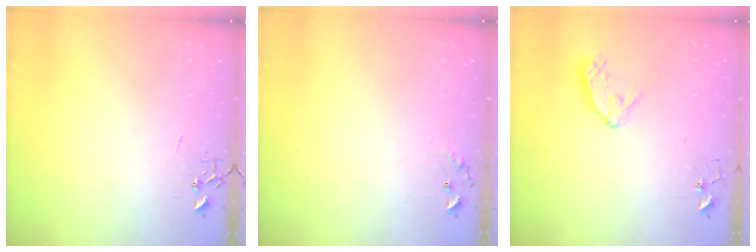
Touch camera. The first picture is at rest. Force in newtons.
{"total": 6.6, "press": 6.6, "slide": 0.5}
{"total": 11.0, "press": 10.9, "slide": 1.1}